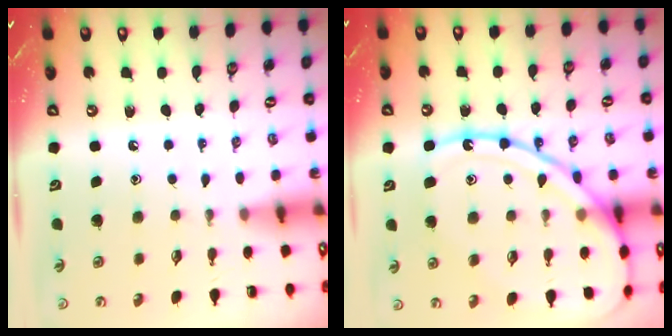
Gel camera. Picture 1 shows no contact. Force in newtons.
{"total": 18.8, "press": 18.7, "slide": 2.0}